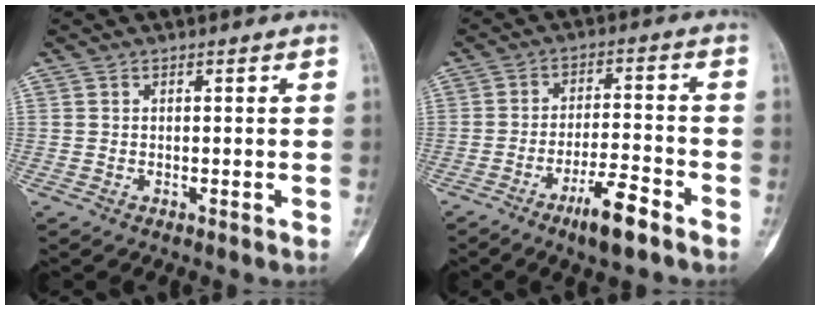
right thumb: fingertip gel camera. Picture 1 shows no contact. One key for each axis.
{"total": 8.1, "fx": -5.2, "fy": 1.5, "fz": 6.0, "tx": -0.102, "ty": 0.028, "tz": -0.088}